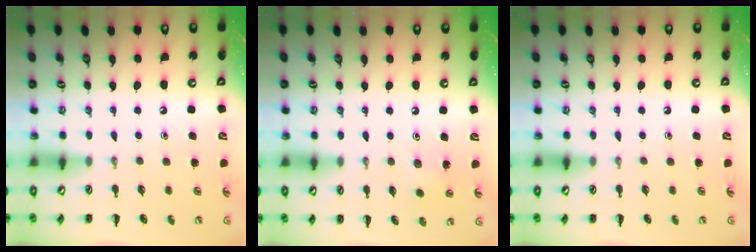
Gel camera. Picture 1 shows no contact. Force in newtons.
{"total": 3.0, "press": 2.9, "slide": 0.9}
{"total": 0.0}